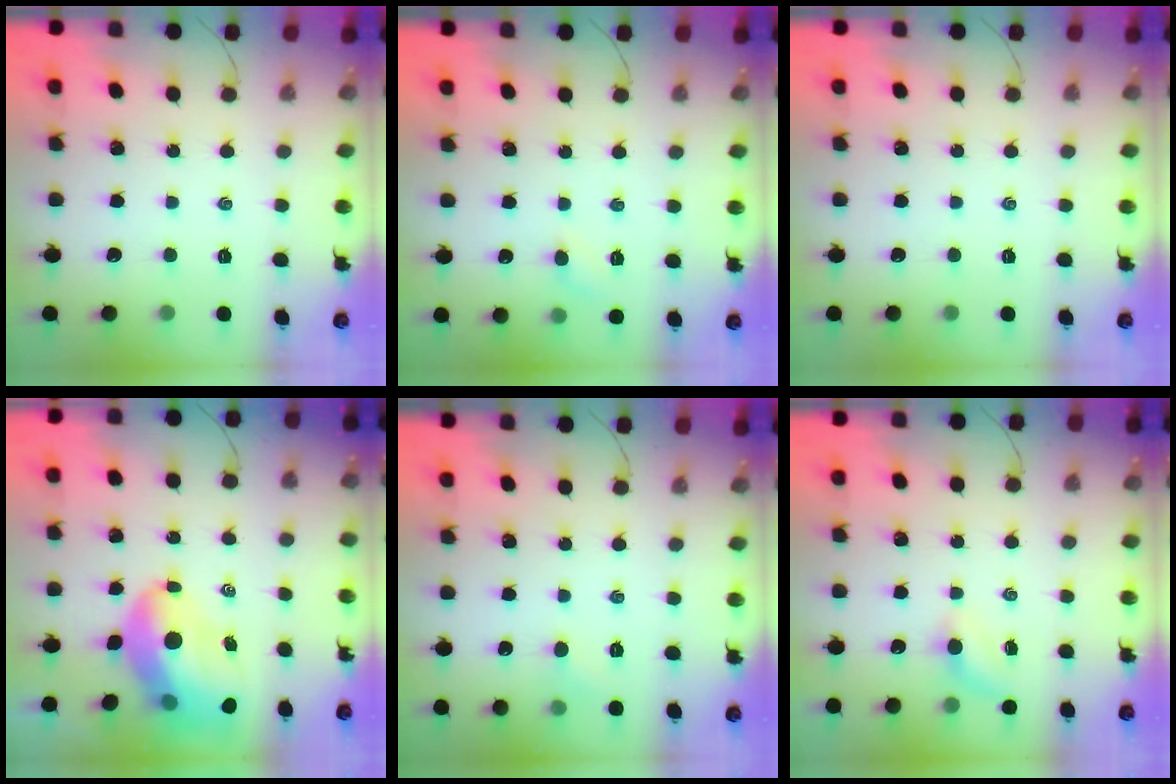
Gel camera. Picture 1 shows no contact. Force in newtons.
{"total": 4.8, "press": 4.6, "slide": 1.3}
{"total": 0.0}
{"total": 11.0, "press": 10.5, "slide": 3.3}
{"total": 3.6, "press": 3.4, "slide": 1.1}
{"total": 4.8, "press": 4.6, "slide": 1.6}